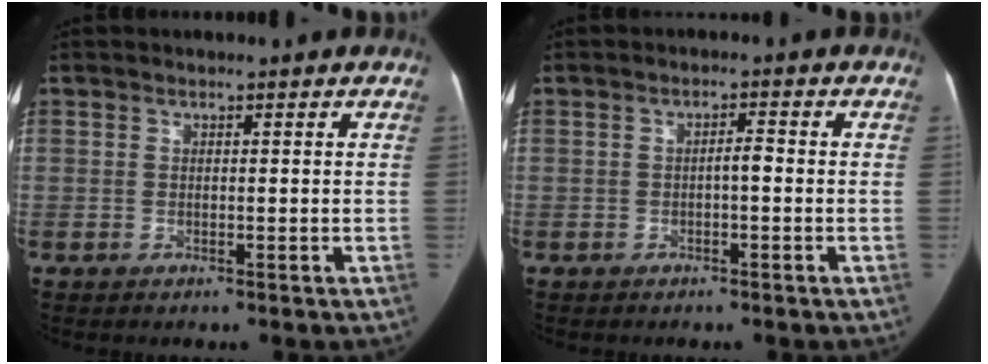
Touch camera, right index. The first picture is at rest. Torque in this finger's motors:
{"motor_torque": [0.21, 0.15, 0.02, 0.00]}